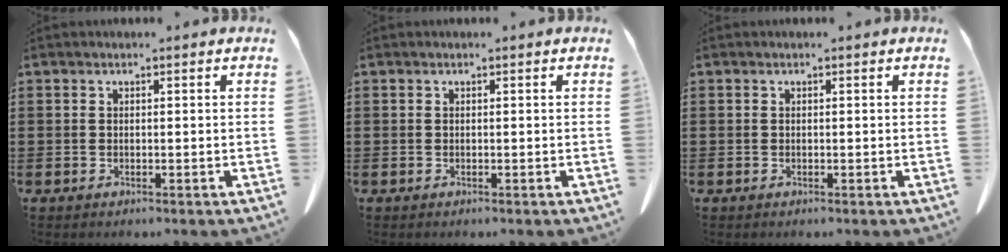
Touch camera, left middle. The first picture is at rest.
{"total": 0.0}
{"total": 0.0}